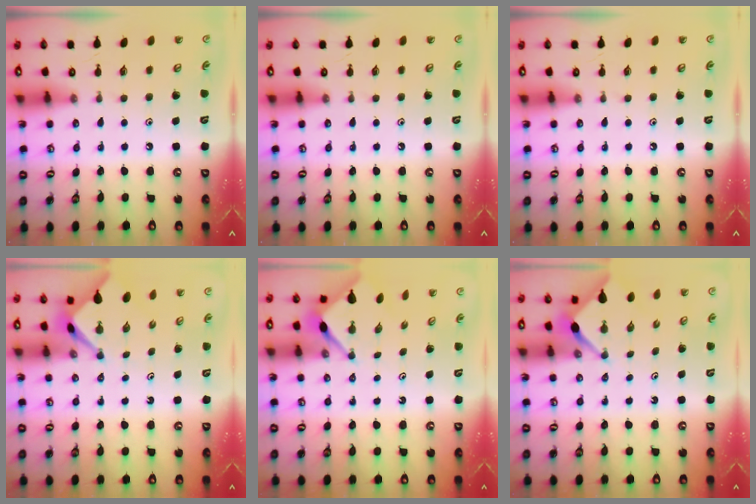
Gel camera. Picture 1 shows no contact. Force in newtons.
{"total": 0.0}
{"total": 0.0}
{"total": 2.8, "press": 2.8, "slide": 0.3}
{"total": 3.0, "press": 2.9, "slide": 0.3}
{"total": 3.4, "press": 3.3, "slide": 0.4}